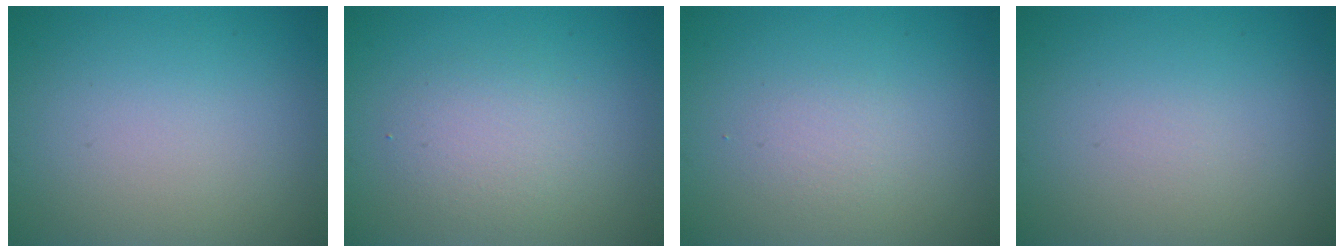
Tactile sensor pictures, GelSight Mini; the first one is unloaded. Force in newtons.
{"total": 2.4, "press": 2.4, "slide": 0.3}
{"total": 1.2, "press": 1.2, "slide": 0.0}
{"total": 0.0}